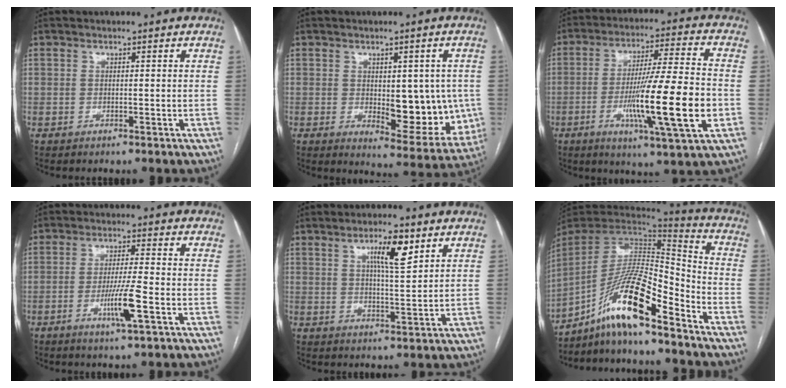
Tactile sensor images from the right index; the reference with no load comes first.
{"total": 12.1, "force": [-0.6, 5.2, 10.9], "torque": [-0.124, -0.006, 0.008]}
{"total": 17.5, "force": [-4.3, 0.2, 17.0], "torque": [-0.288, -0.016, -0.073]}
{"total": 6.8, "force": [-2.4, -0.3, 6.3], "torque": [-0.117, -0.013, -0.045]}
{"total": 6.5, "force": [3.3, 1.0, 5.5], "torque": [-0.094, 0.002, 0.054]}
{"total": 16.2, "force": [-10.9, 2.0, 11.8], "torque": [-0.225, 0.010, -0.197]}